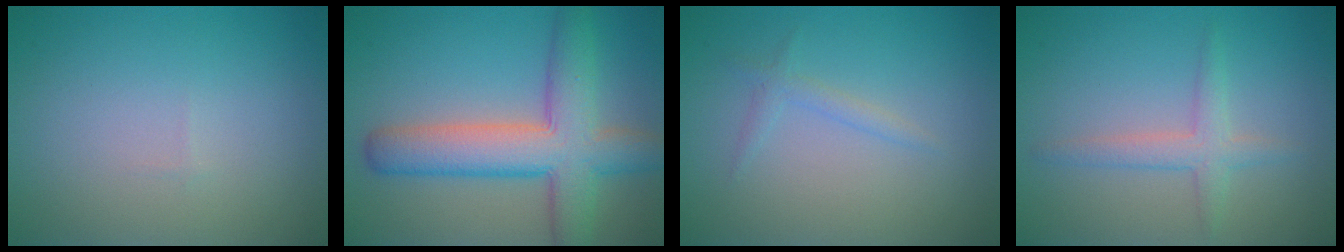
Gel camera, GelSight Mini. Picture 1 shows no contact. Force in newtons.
{"total": 8.2, "press": 8.1, "slide": 0.4}
{"total": 1.1, "press": 1.1, "slide": 0.2}
{"total": 2.2, "press": 2.2, "slide": 0.0}